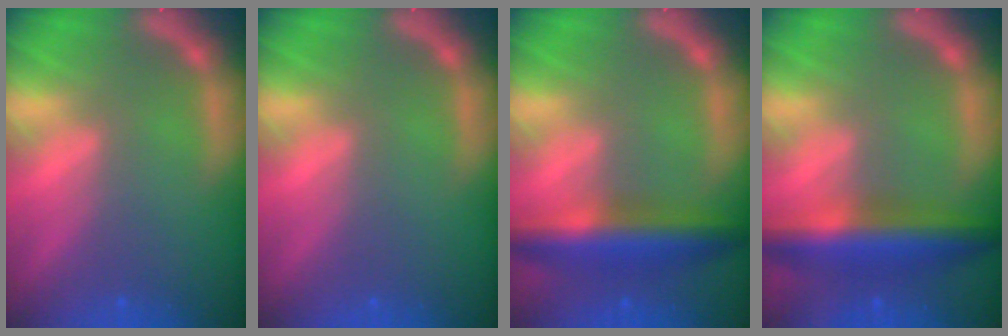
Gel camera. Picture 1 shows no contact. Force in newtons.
{"total": 0.0}
{"total": 6.5}
{"total": 7.0}